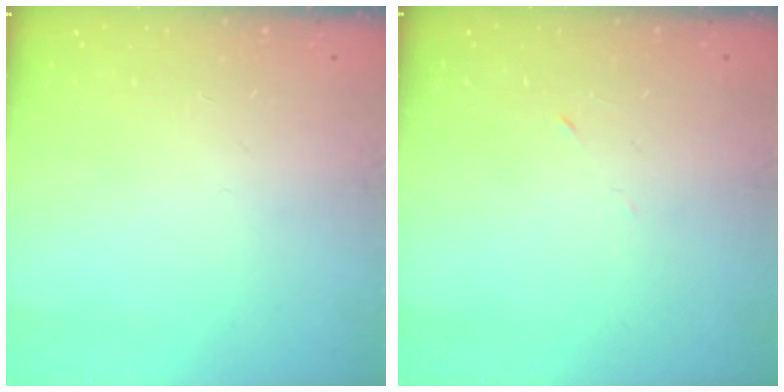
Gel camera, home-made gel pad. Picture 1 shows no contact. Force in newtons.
{"total": 2.7, "press": 2.5, "slide": 1.0}